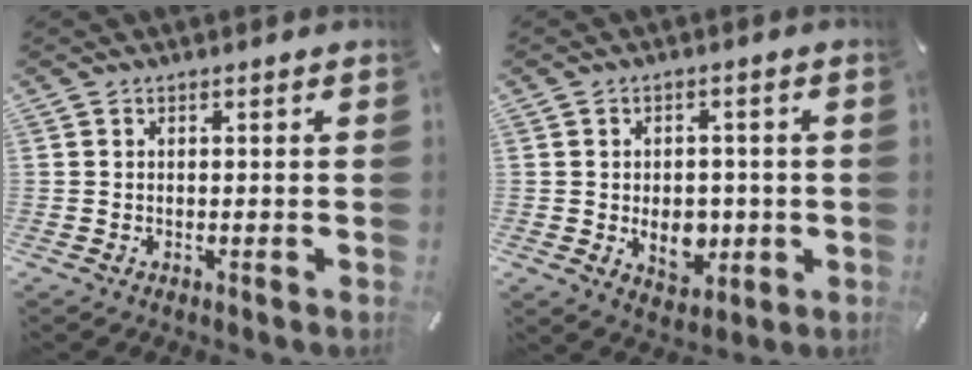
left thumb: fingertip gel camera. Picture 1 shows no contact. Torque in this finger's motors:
{"motor_torque": [0.57, 2.17, 0.16, -0.03, 0.08]}